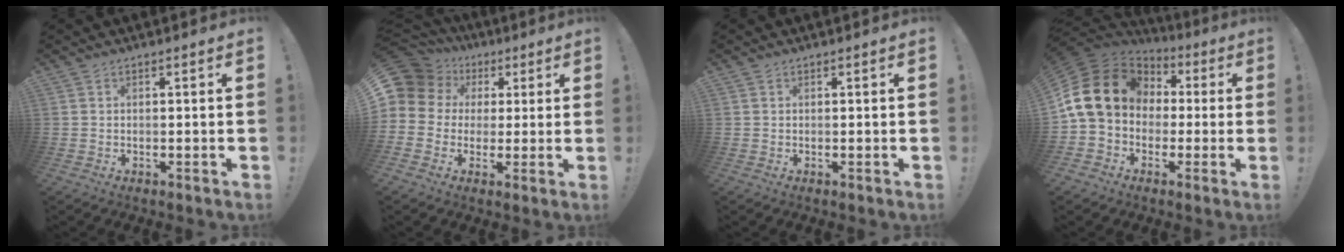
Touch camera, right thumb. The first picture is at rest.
{"total": 9.7, "force": [2.5, 8.6, 3.9], "torque": [-0.074, -0.015, 0.053]}
{"total": 0.0}
{"total": 18.3, "force": [2.7, 14.2, 11.2], "torque": [-0.198, 0.007, 0.061]}